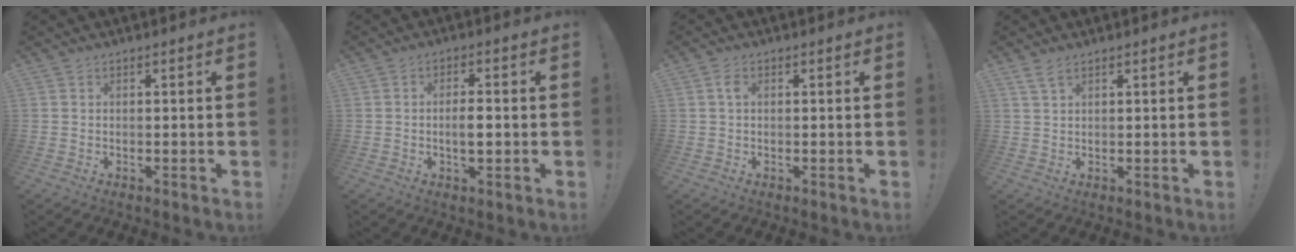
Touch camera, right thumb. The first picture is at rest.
{"total": 4.2, "force": [-0.7, 1.4, 3.9], "torque": [-0.060, -0.003, -0.018]}
{"total": 1.9, "force": [0.4, 1.1, 1.5], "torque": [-0.037, 0.008, 0.007]}
{"total": 3.0, "force": [2.0, 1.2, 1.9], "torque": [-0.035, -0.003, 0.037]}